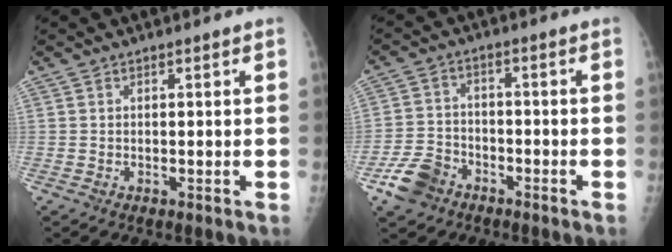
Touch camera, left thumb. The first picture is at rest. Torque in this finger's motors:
{"motor_torque": [-0.58, 0.53, 0.02, 0.07, 0.01]}